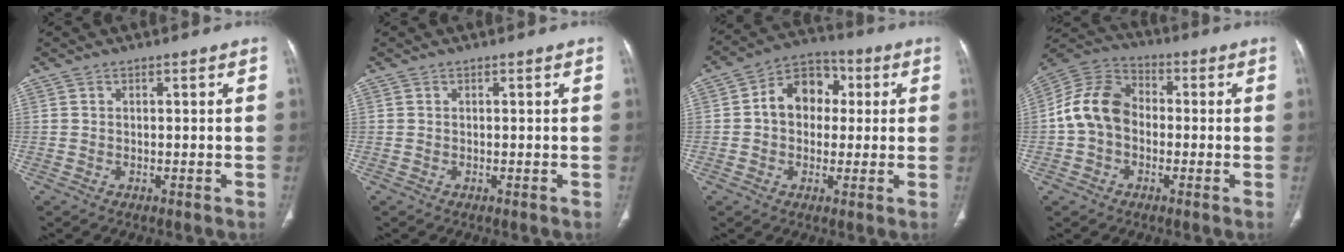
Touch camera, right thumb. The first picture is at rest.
{"total": 0.0}
{"total": 10.7, "force": [1.3, 8.3, 6.7], "torque": [-0.074, 0.023, 0.010]}
{"total": 11.4, "force": [-1.0, 8.7, 7.2], "torque": [-0.127, 0.035, -0.034]}